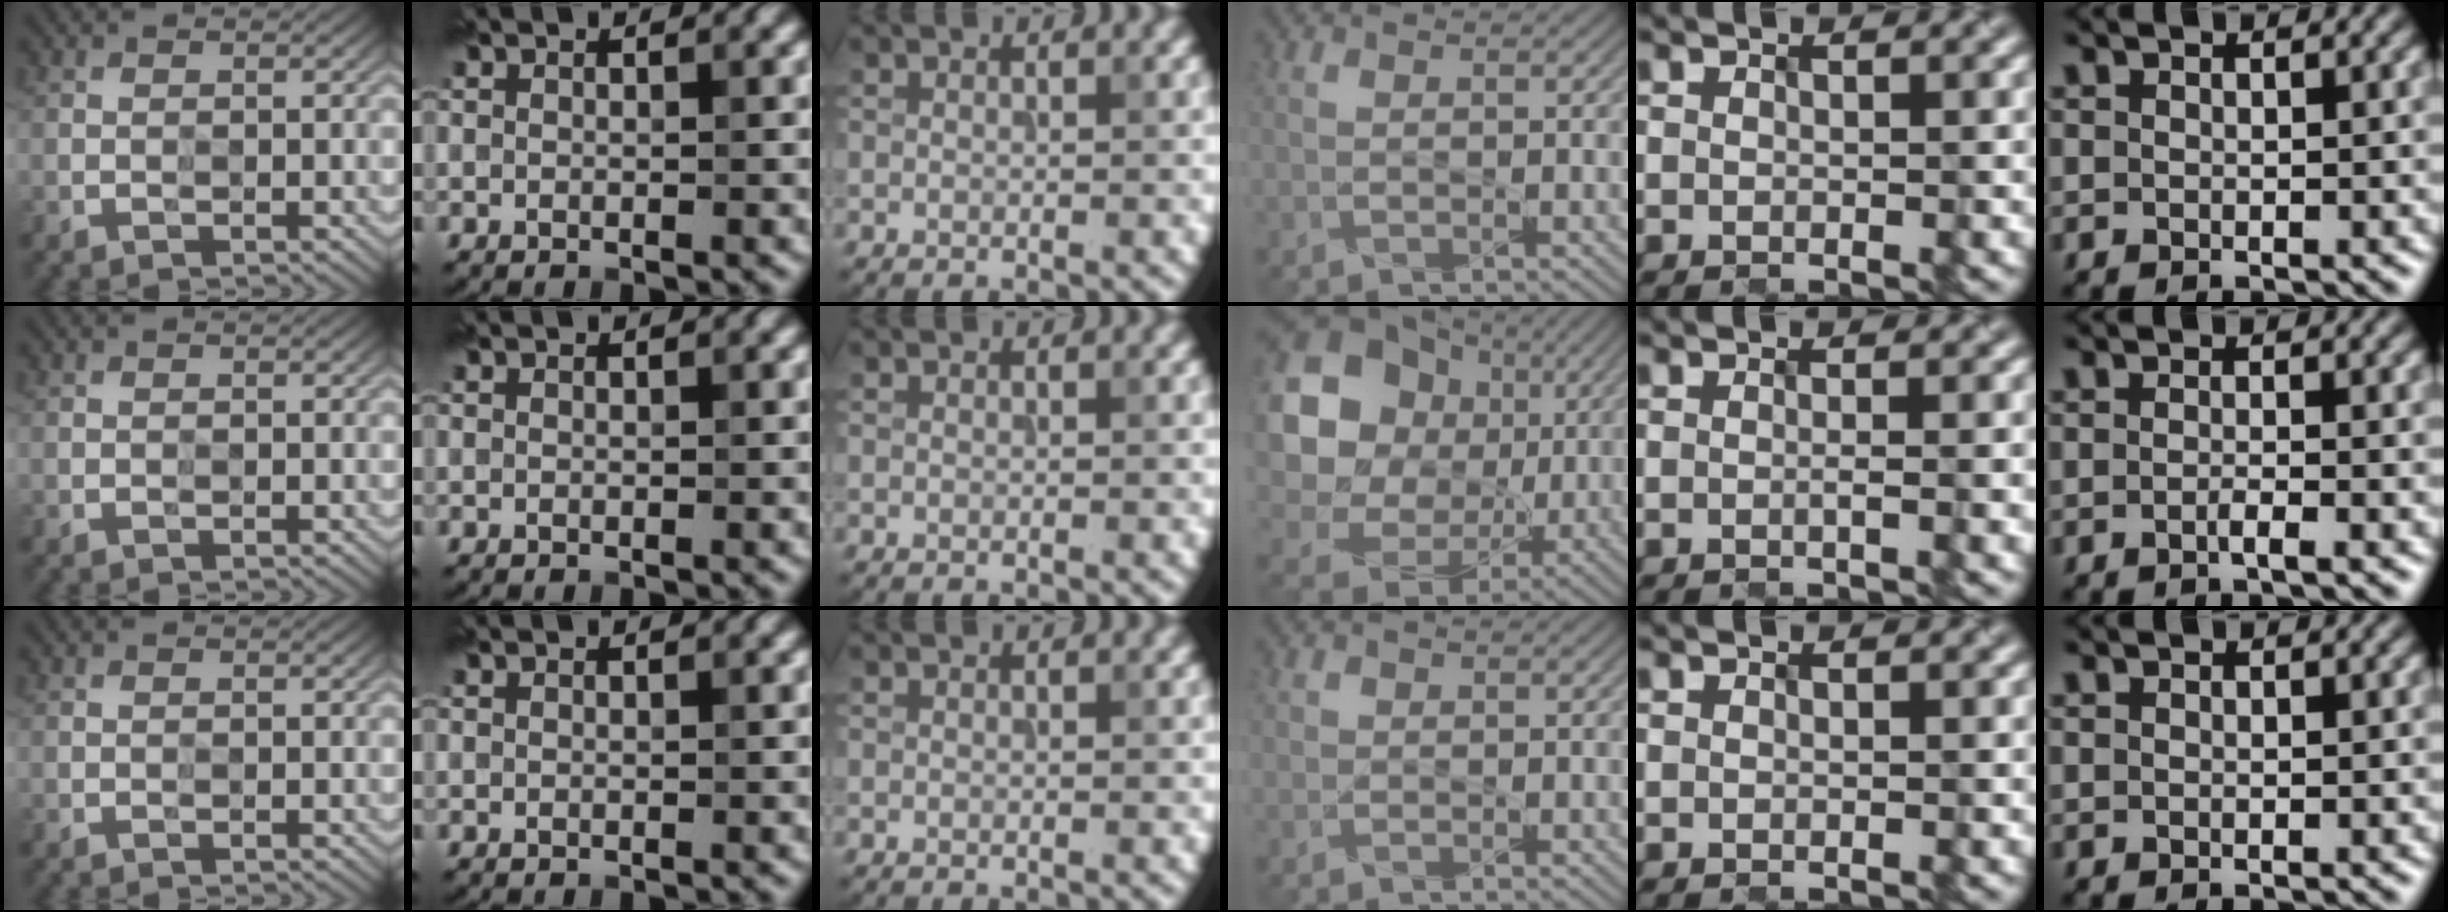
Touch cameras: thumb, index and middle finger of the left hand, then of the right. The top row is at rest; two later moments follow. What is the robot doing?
{"motion": "insert", "object": "file holder"}